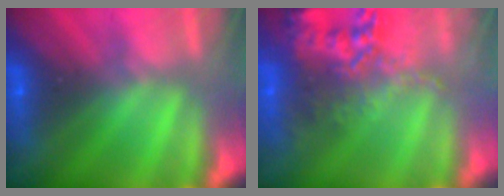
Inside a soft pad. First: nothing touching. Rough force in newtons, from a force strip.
{"total": 8.6}